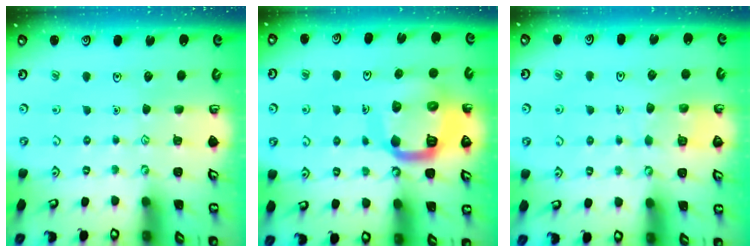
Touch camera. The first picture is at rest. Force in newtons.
{"total": 15.1, "press": 15.0, "slide": 1.8}
{"total": 4.3, "press": 4.3, "slide": 0.3}